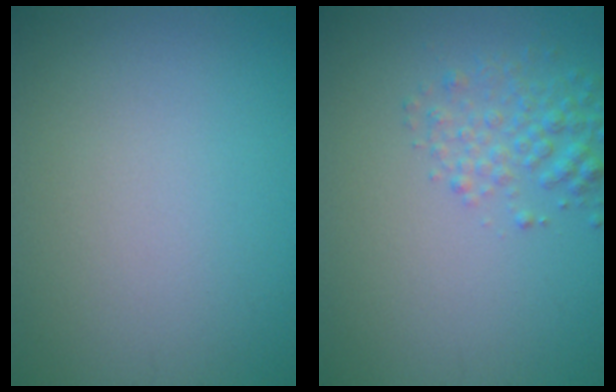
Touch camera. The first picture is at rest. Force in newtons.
{"total": 2.6, "press": 2.6, "slide": 0.1}